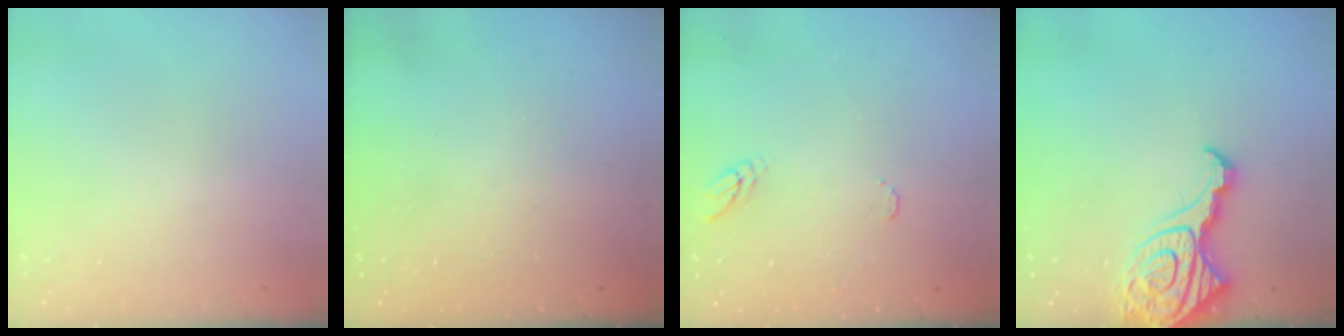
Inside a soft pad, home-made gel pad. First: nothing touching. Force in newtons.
{"total": 0.0}
{"total": 6.9, "press": 6.9, "slide": 0.5}
{"total": 15.1, "press": 15.0, "slide": 1.7}